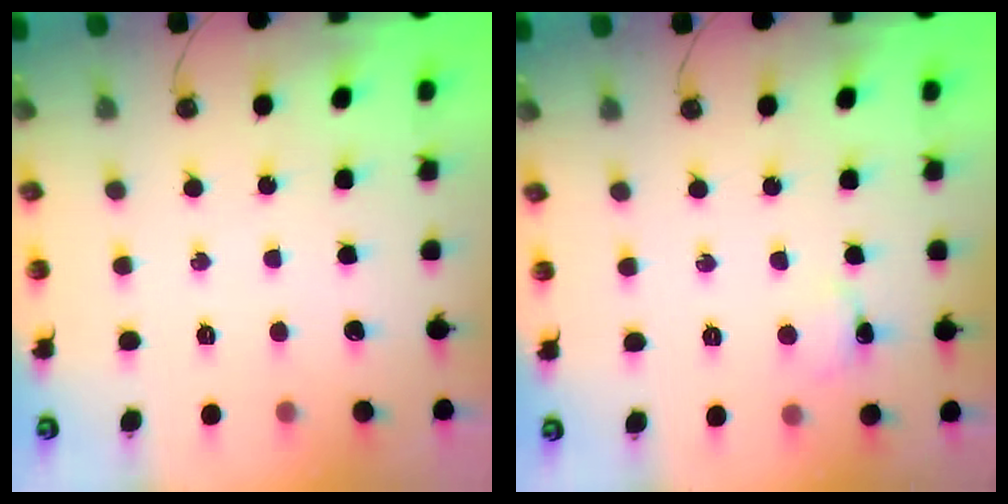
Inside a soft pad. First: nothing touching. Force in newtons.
{"total": 2.0, "press": 1.9, "slide": 0.4}